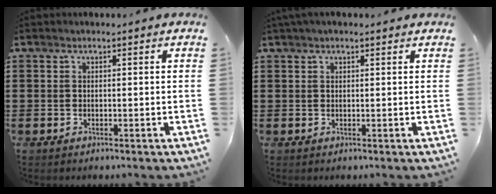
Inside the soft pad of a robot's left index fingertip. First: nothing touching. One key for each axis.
{"total": 1.1, "fx": 0.7, "fy": 0.3, "fz": 0.7, "tx": -0.015, "ty": 0.003, "tz": 0.013}